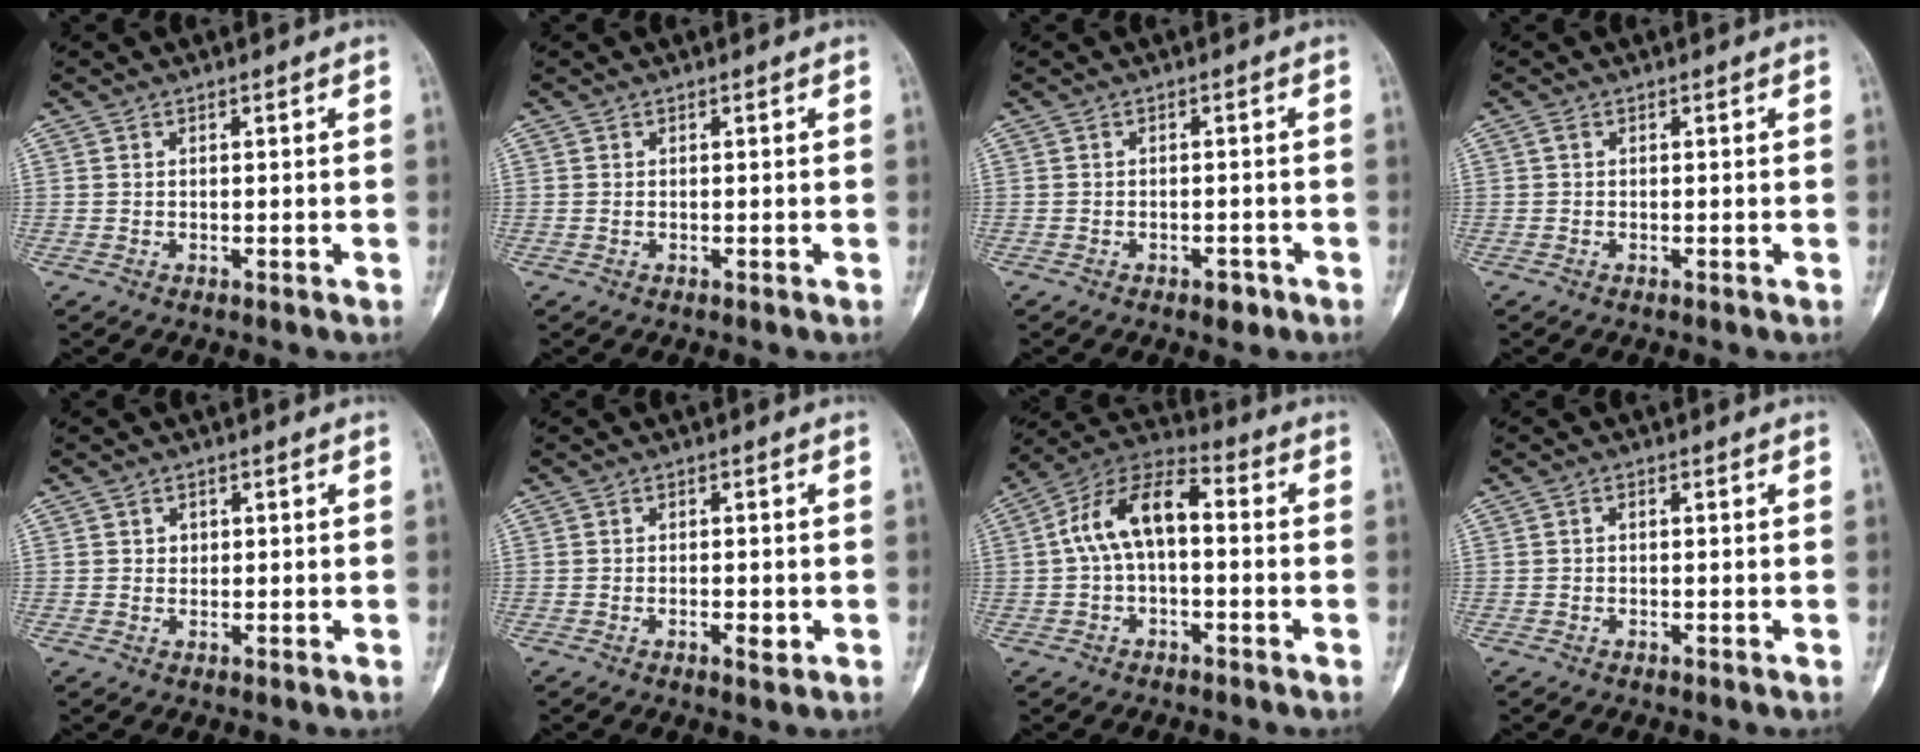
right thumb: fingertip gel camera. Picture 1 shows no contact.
{"total": 0.0}
{"total": 2.2, "force": [-1.3, 1.3, 1.2], "torque": [-0.010, 0.008, -0.015]}
{"total": 0.6, "force": [0.1, 0.4, 0.4], "torque": [-0.007, 0.001, -0.003]}
{"total": 1.4, "force": [0.4, 1.2, 0.5], "torque": [-0.001, 0.001, 0.005]}
{"total": 2.4, "force": [-0.8, 1.0, 2.0], "torque": [-0.034, -0.001, -0.011]}
{"total": 11.6, "force": [0.2, 6.2, 9.9], "torque": [-0.179, 0.045, -0.008]}
{"total": 0.6, "force": [-0.1, 0.4, 0.4], "torque": [-0.006, 0.001, -0.007]}